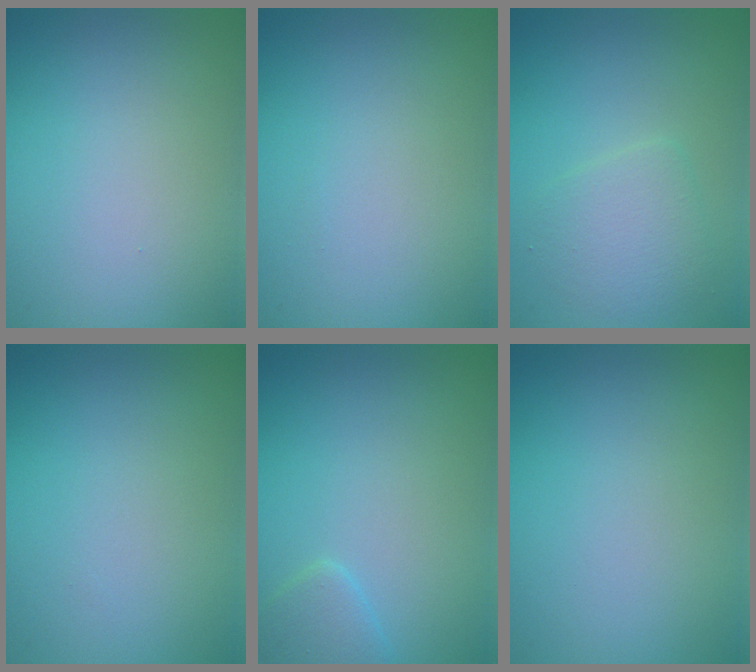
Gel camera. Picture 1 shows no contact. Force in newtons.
{"total": 0.0}
{"total": 2.7, "press": 2.7, "slide": 0.1}
{"total": 0.0}
{"total": 1.8, "press": 1.8, "slide": 0.1}
{"total": 0.0}